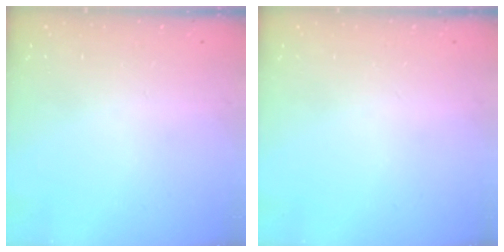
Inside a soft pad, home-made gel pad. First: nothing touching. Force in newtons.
{"total": 0.0}